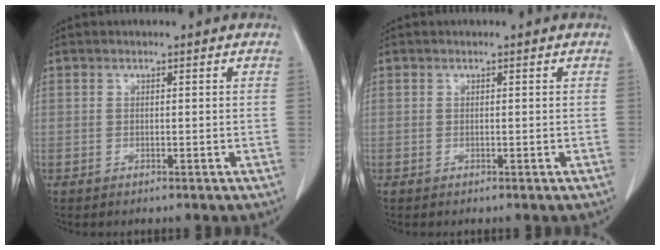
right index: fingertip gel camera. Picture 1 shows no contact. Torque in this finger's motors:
{"motor_torque": [-0.03, 0.03, 0.00, 0.00]}